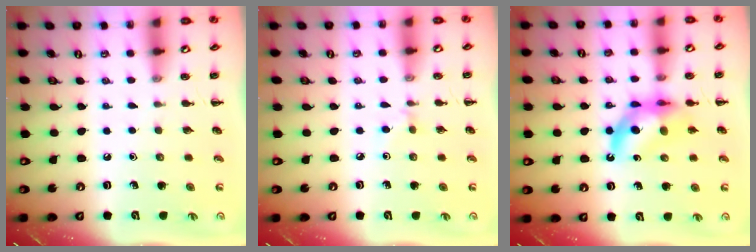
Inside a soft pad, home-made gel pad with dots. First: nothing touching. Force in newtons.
{"total": 2.8, "press": 2.6, "slide": 1.0}
{"total": 9.7, "press": 9.2, "slide": 2.9}